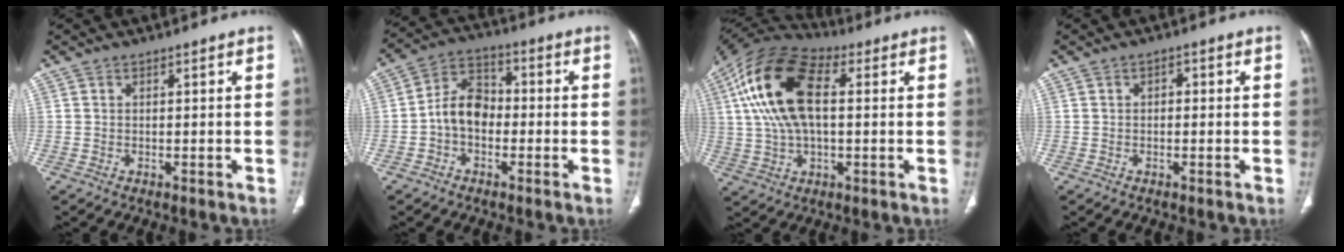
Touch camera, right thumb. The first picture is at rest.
{"total": 8.2, "force": [-1.5, 5.9, 5.5], "torque": [-0.081, 0.032, -0.042]}
{"total": 18.3, "force": [3.6, 9.5, 15.2], "torque": [-0.299, 0.027, 0.059]}
{"total": 1.3, "force": [0.1, 0.9, 1.0], "torque": [-0.008, 0.004, -0.004]}